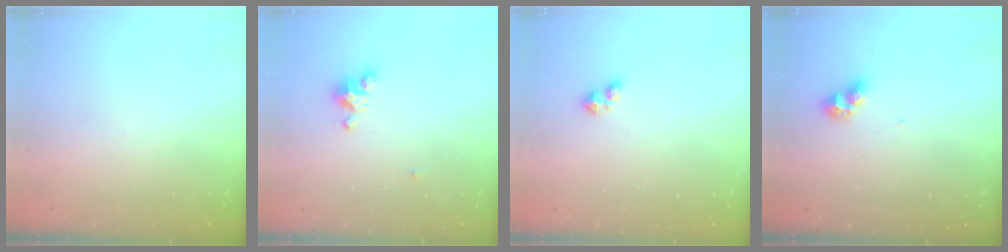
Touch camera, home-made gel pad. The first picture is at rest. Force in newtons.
{"total": 3.8, "press": 3.8, "slide": 0.4}
{"total": 2.4, "press": 2.4, "slide": 0.4}
{"total": 6.6, "press": 6.5, "slide": 0.4}